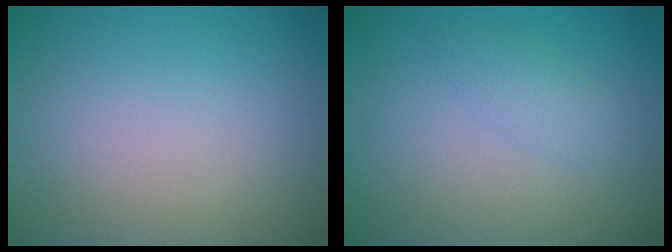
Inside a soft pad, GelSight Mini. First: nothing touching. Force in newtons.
{"total": 1.4, "press": 1.4, "slide": 0.0}